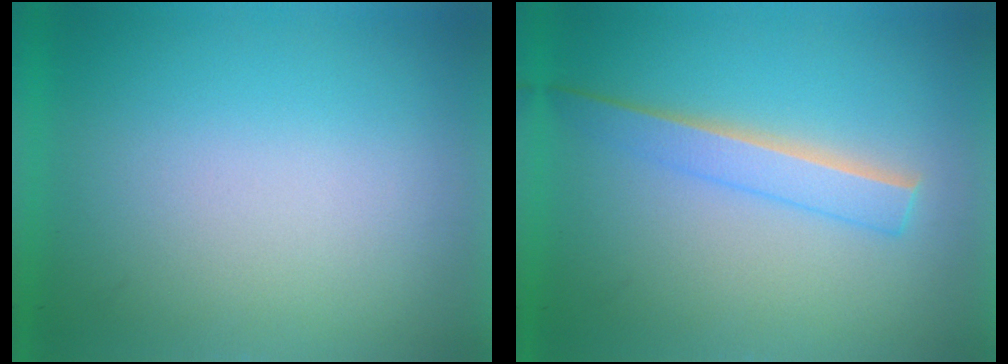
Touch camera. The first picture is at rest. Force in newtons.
{"total": 2.2}